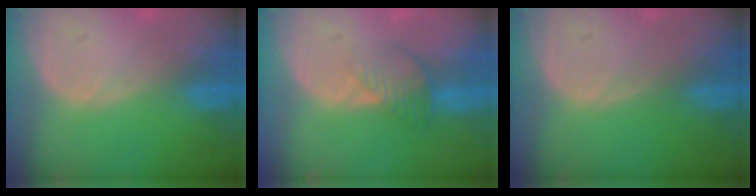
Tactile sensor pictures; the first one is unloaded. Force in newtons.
{"total": 4.3, "press": 3.7, "slide": 2.1}
{"total": 0.0}